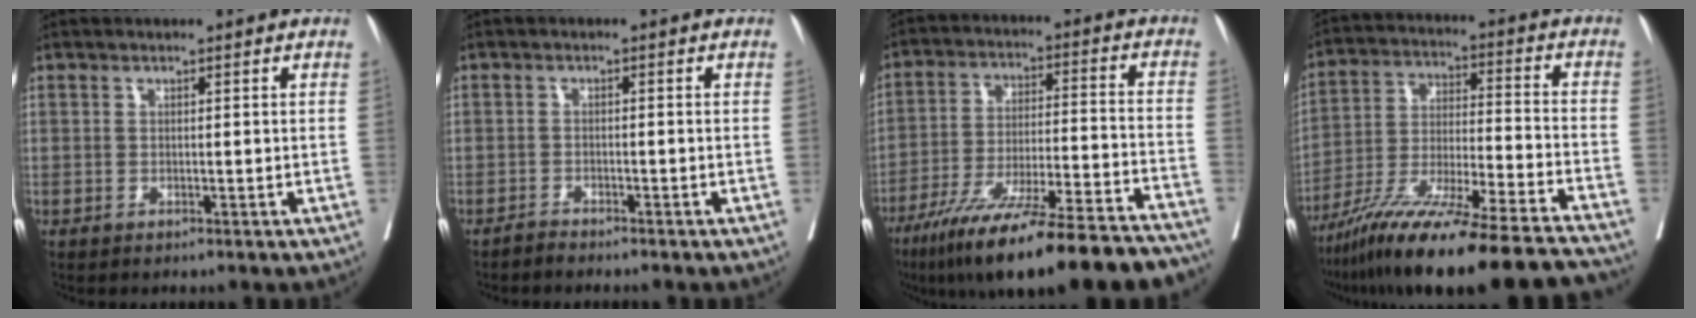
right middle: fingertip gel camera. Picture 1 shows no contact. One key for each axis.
{"total": 1.5, "fx": -1.4, "fy": -0.2, "fz": 0.3, "tx": -0.009, "ty": -0.002, "tz": -0.027}
{"total": 24.8, "fx": -20.1, "fy": 1.5, "fz": 14.4, "tx": -0.179, "ty": -0.027, "tz": -0.312}
{"total": 24.5, "fx": -20.5, "fy": 0.1, "fz": 13.4, "tx": -0.193, "ty": -0.041, "tz": -0.338}